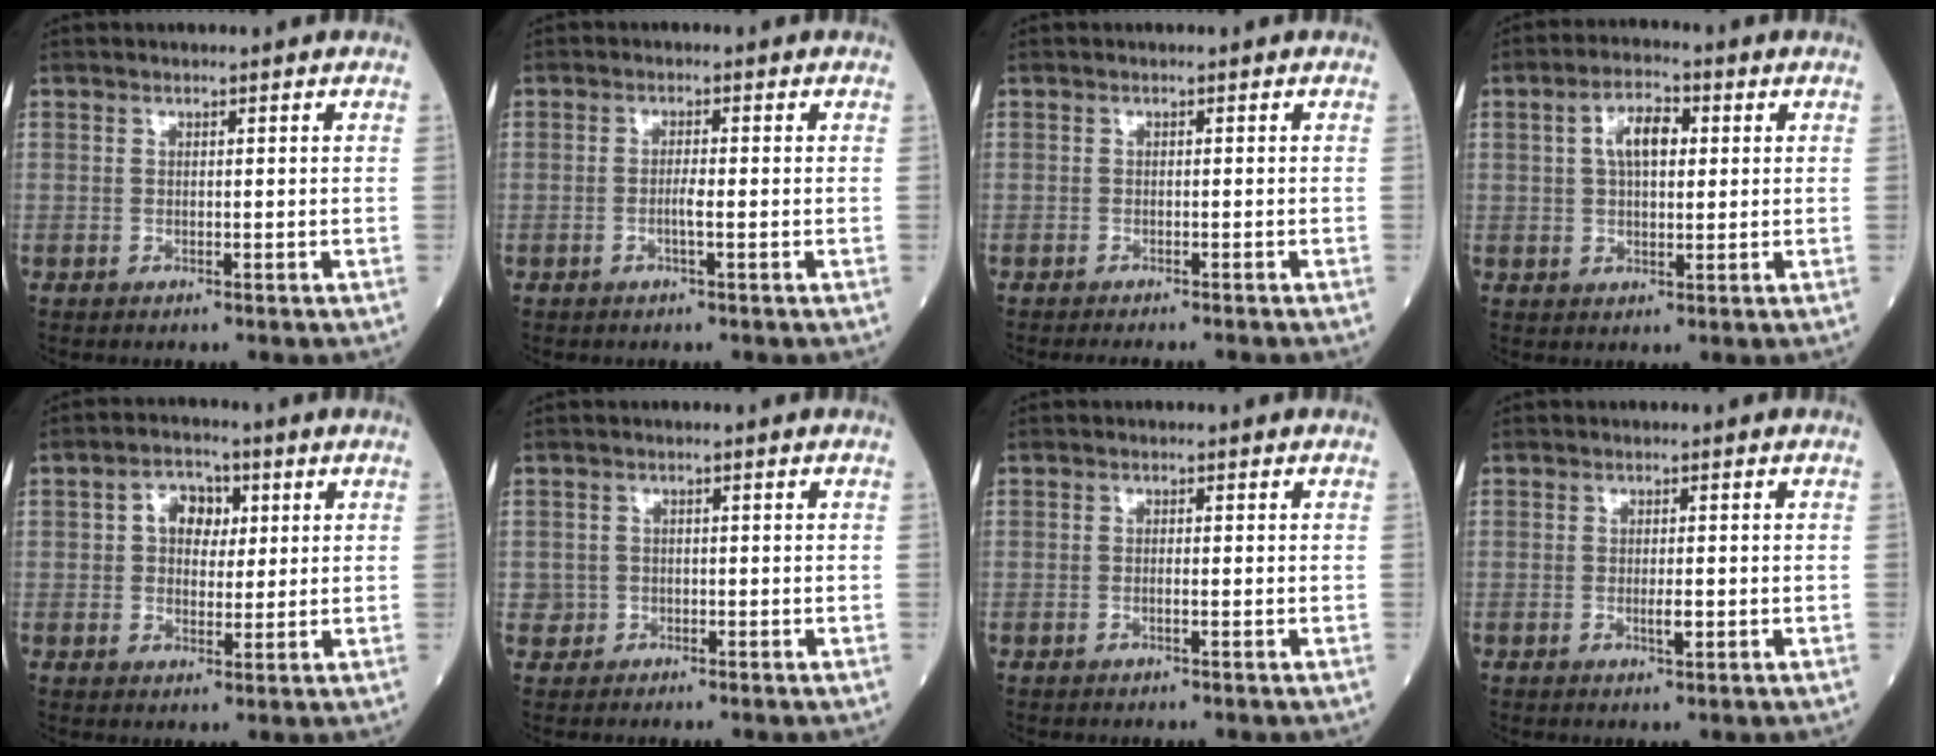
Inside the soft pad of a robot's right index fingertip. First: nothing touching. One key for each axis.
{"total": 1.8, "fx": -0.6, "fy": 0.0, "fz": 1.7, "tx": -0.033, "ty": 0.000, "tz": -0.013}
{"total": 5.6, "fx": -5.0, "fy": 0.1, "fz": 2.4, "tx": -0.018, "ty": -0.012, "tz": -0.065}
{"total": 6.0, "fx": 1.5, "fy": 2.7, "fz": 5.1, "tx": -0.097, "ty": 0.015, "tz": 0.026}
{"total": 5.5, "fx": 1.4, "fy": 3.8, "fz": 3.7, "tx": -0.058, "ty": 0.018, "tz": 0.024}
{"total": 1.5, "fx": -0.5, "fy": 1.4, "fz": -0.2, "tx": 0.004, "ty": 0.008, "tz": -0.011}
{"total": 0.7, "fx": -0.3, "fy": 0.0, "fz": 0.6, "tx": -0.012, "ty": 0.001, "tz": -0.006}
{"total": 1.7, "fx": -0.4, "fy": 0.4, "fz": 1.6, "tx": -0.030, "ty": -0.001, "tz": -0.004}